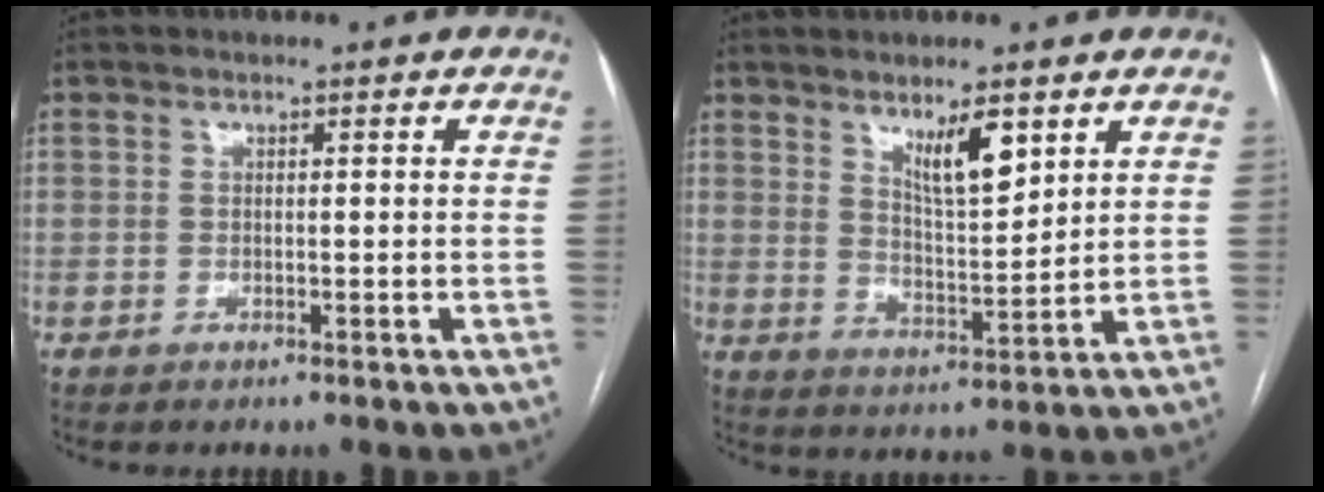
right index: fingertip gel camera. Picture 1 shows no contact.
{"total": 7.0, "force": [4.2, 1.5, 5.4], "torque": [-0.098, -0.010, 0.078]}